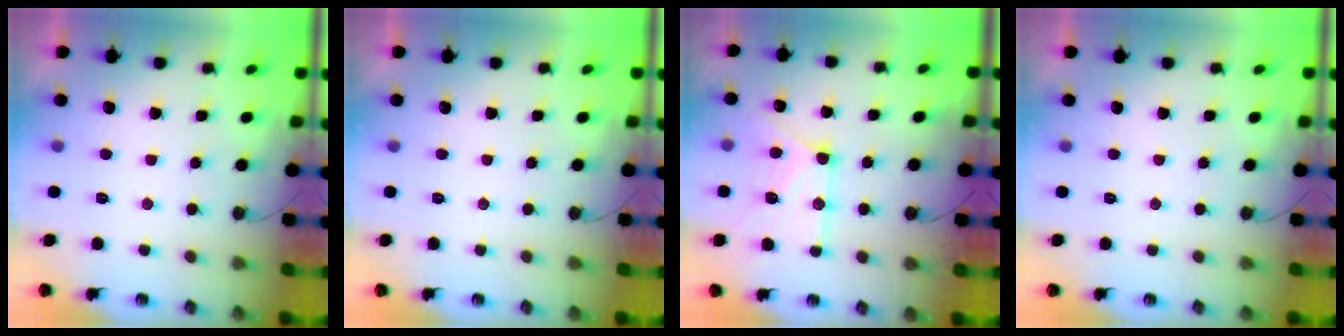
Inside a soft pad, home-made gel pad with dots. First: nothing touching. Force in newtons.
{"total": 0.0}
{"total": 13.9, "press": 13.8, "slide": 1.4}
{"total": 0.0}